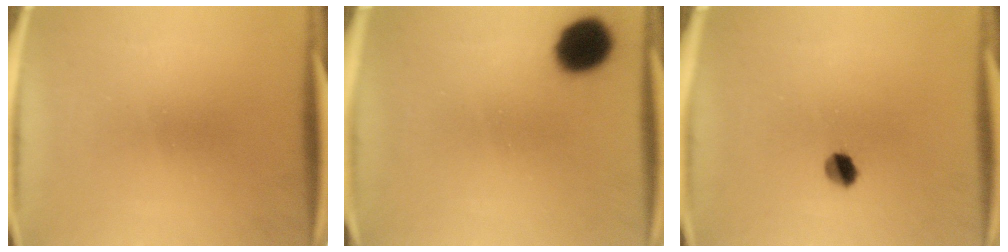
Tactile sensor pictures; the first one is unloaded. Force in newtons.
{"total": 11.0}
{"total": 3.5}